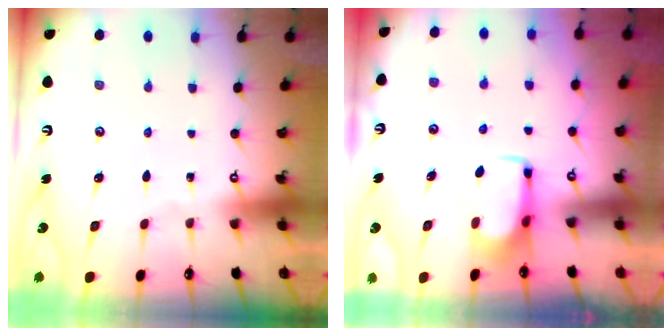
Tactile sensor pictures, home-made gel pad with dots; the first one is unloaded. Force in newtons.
{"total": 1.7, "press": 1.6, "slide": 0.5}